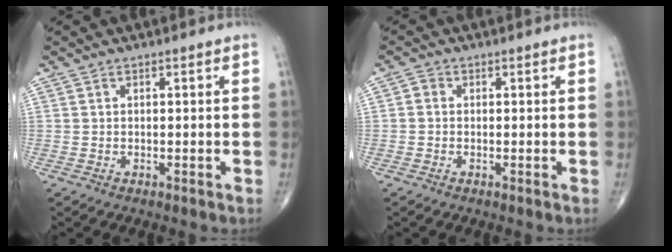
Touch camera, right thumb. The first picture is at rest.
{"total": 1.3, "force": [-0.1, 1.1, 0.7], "torque": [-0.005, 0.002, -0.006]}